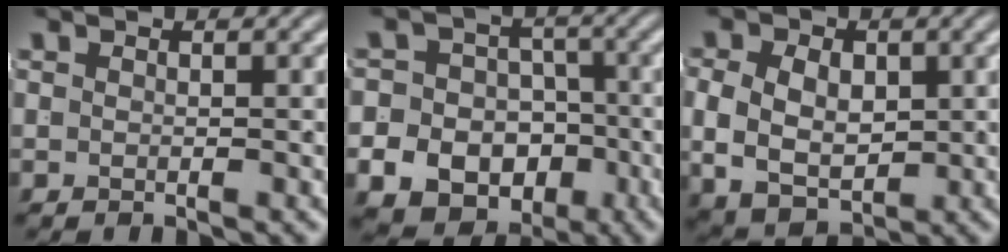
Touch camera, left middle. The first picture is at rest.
{"total": 15.9, "force": [-5.4, 14.1, 5.0], "torque": [-0.110, -0.064, -0.085]}
{"total": 8.9, "force": [-0.7, 7.3, 5.0], "torque": [-0.093, -0.016, -0.009]}